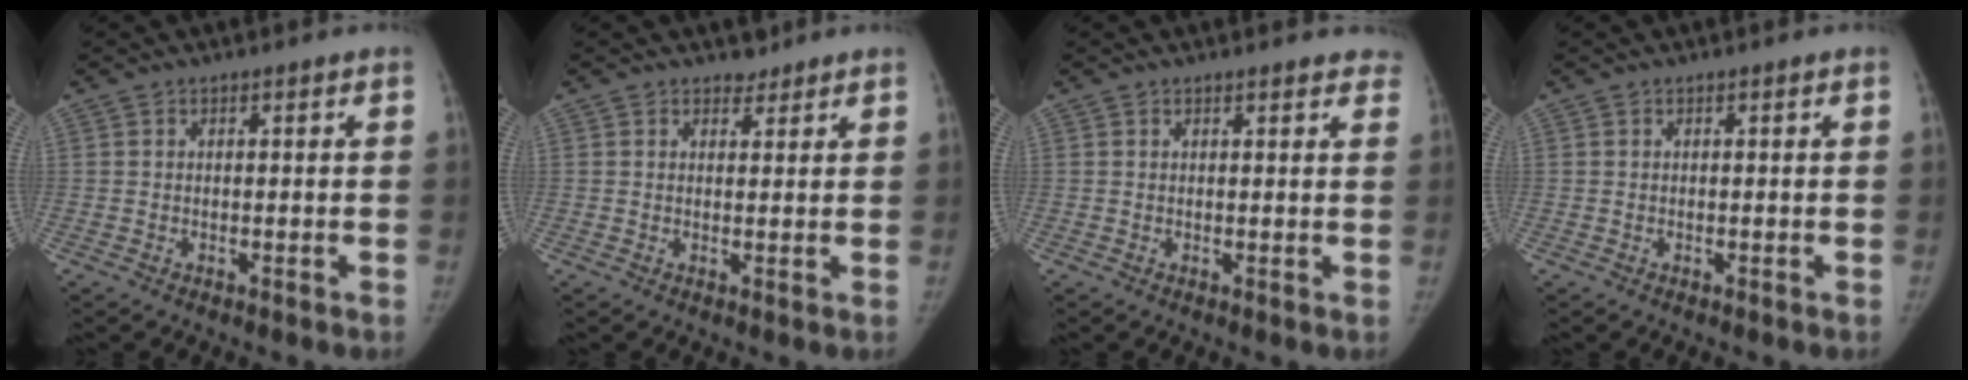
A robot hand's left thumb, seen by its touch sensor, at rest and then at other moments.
{"total": 1.9, "force": [1.6, 1.0, 0.1], "torque": [0.013, -0.011, 0.018]}
{"total": 4.8, "force": [4.3, 1.6, 1.4], "torque": [0.015, -0.009, 0.034]}
{"total": 0.0}